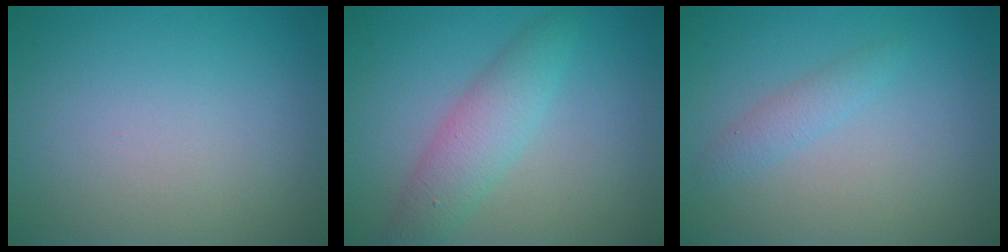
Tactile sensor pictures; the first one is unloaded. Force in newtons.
{"total": 3.6, "press": 3.6, "slide": 0.1}
{"total": 1.4, "press": 1.4, "slide": 0.0}